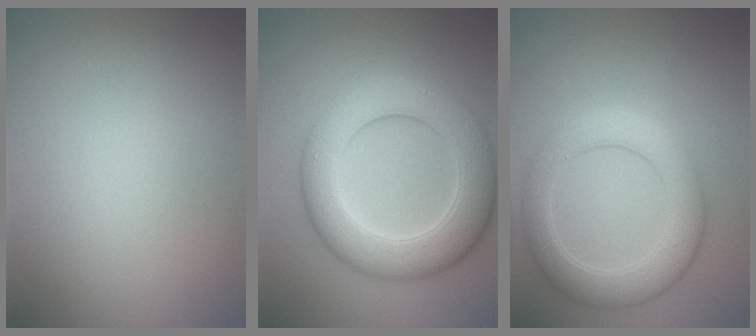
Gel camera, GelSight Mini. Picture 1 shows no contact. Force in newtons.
{"total": 8.2, "press": 8.2, "slide": 0.4}
{"total": 4.9, "press": 4.9, "slide": 0.3}